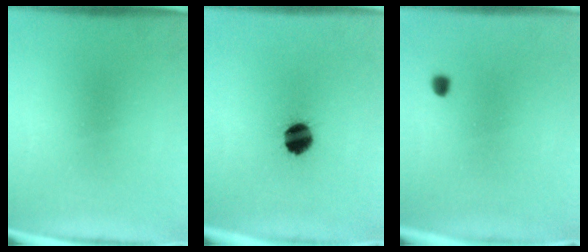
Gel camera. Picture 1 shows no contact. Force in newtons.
{"total": 8.2}
{"total": 1.0}